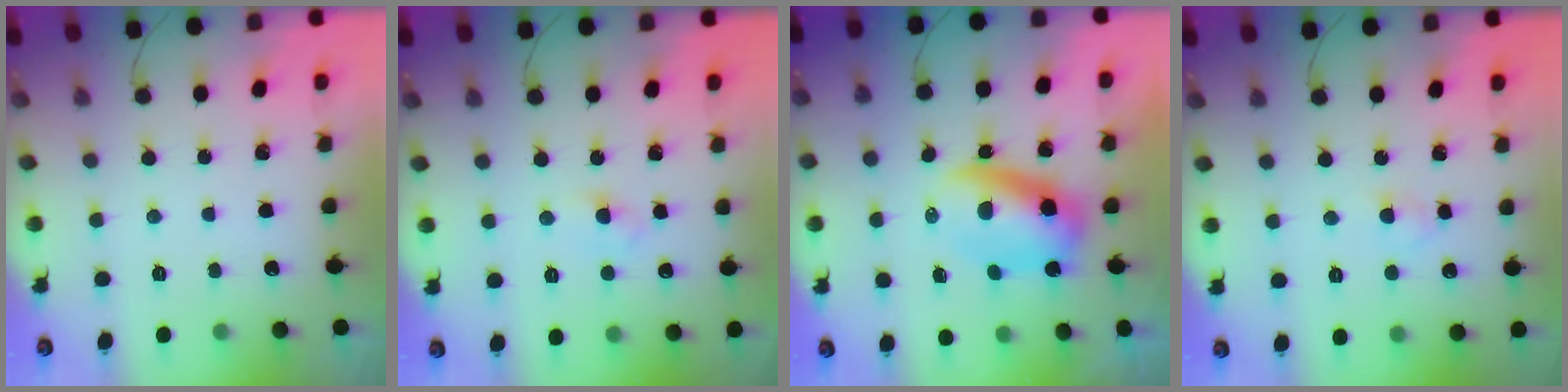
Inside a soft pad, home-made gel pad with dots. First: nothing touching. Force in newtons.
{"total": 2.4, "press": 2.1, "slide": 1.0}
{"total": 7.2, "press": 7.0, "slide": 1.8}
{"total": 2.2, "press": 2.0, "slide": 1.0}